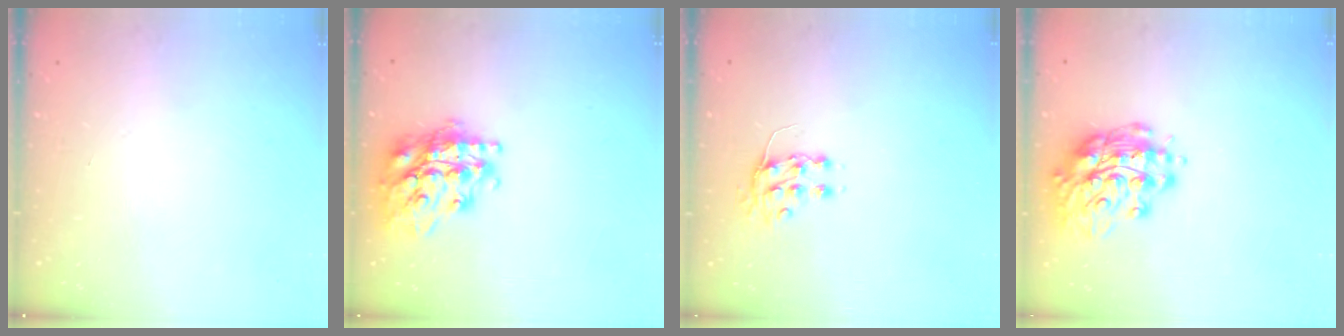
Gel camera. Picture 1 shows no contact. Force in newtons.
{"total": 20.3, "press": 20.3, "slide": 1.6}
{"total": 7.6, "press": 7.5, "slide": 0.9}
{"total": 15.2, "press": 15.2, "slide": 0.8}